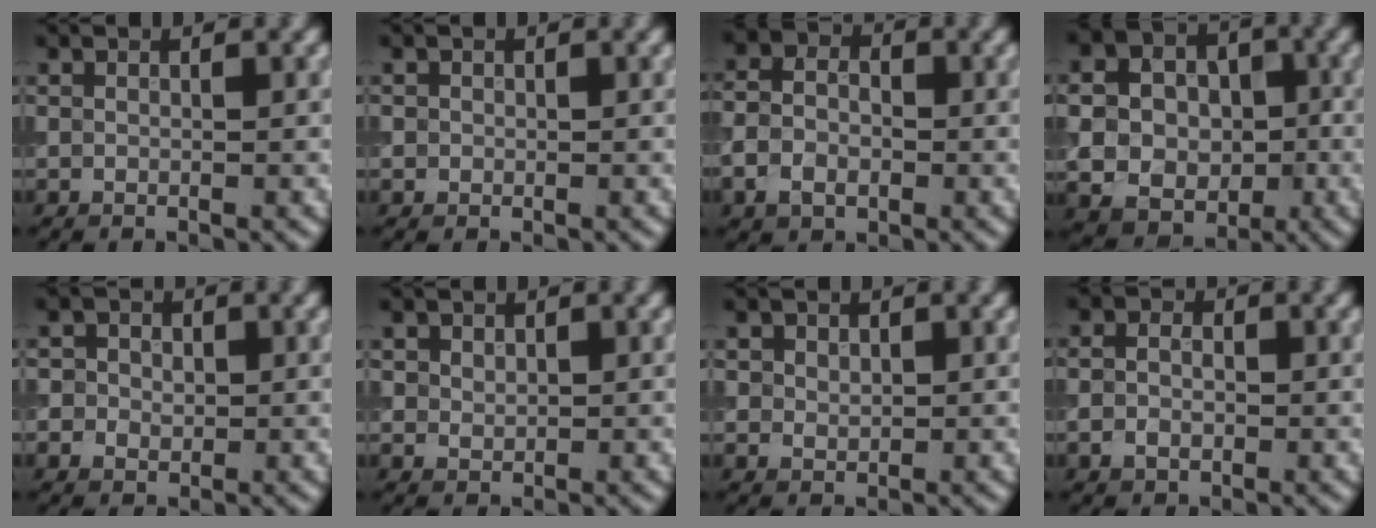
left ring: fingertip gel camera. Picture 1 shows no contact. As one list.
[{"total": 0.6, "force": [0.1, 0.6, 0.0], "torque": [0.008, -0.003, 0.001]}, {"total": 4.2, "force": [-1.4, 3.2, 2.4], "torque": [-0.048, -0.002, -0.033]}, {"total": 9.7, "force": [-0.5, 8.7, 4.4], "torque": [-0.091, 0.004, -0.025]}, {"total": 3.9, "force": [0.9, 3.5, 1.5], "torque": [-0.009, 0.013, -0.001]}, {"total": 1.7, "force": [0.8, 1.3, 0.6], "torque": [-0.010, -0.005, 0.023]}, {"total": 2.0, "force": [1.0, 1.6, 0.8], "torque": [-0.015, -0.001, 0.021]}, {"total": 2.6, "force": [-0.4, 2.1, 1.6], "torque": [-0.020, -0.001, -0.012]}]